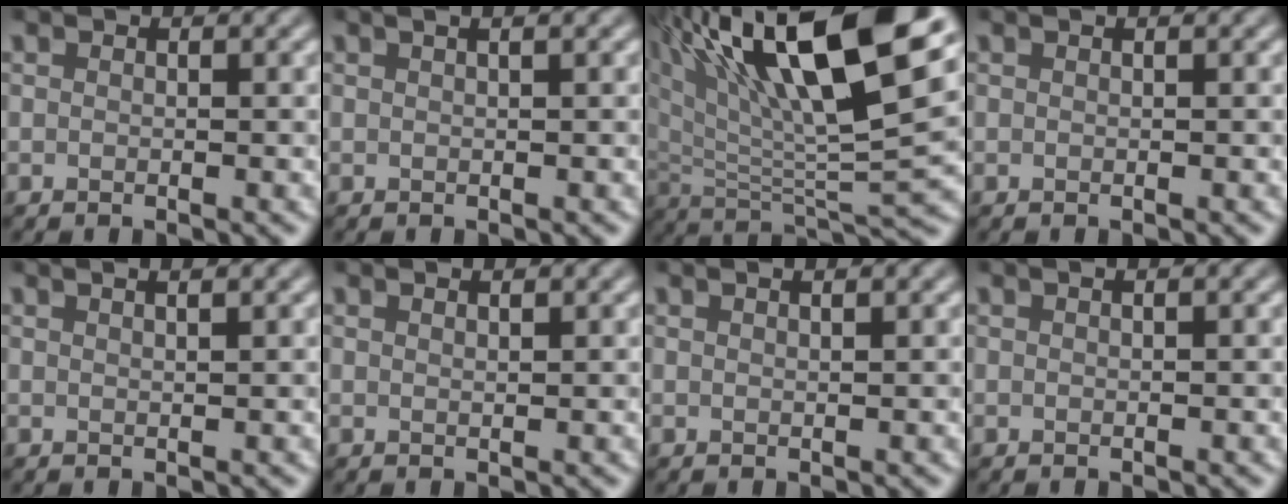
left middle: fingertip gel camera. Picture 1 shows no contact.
{"total": 3.1, "force": [1.6, 1.6, 2.2], "torque": [-0.002, 0.015, -0.011]}
{"total": 16.2, "force": [7.6, 5.4, 13.2], "torque": [-0.231, 0.017, 0.133]}
{"total": 0.0}
{"total": 3.1, "force": [1.8, 1.4, 2.0], "torque": [0.002, 0.017, -0.012]}
{"total": 0.7, "force": [0.6, 0.2, 0.4], "torque": [0.001, 0.000, 0.003]}
{"total": 2.0, "force": [1.3, 0.9, 1.3], "torque": [0.005, 0.001, -0.012]}
{"total": 0.8, "force": [0.5, 0.4, 0.6], "torque": [-0.005, 0.001, -0.001]}